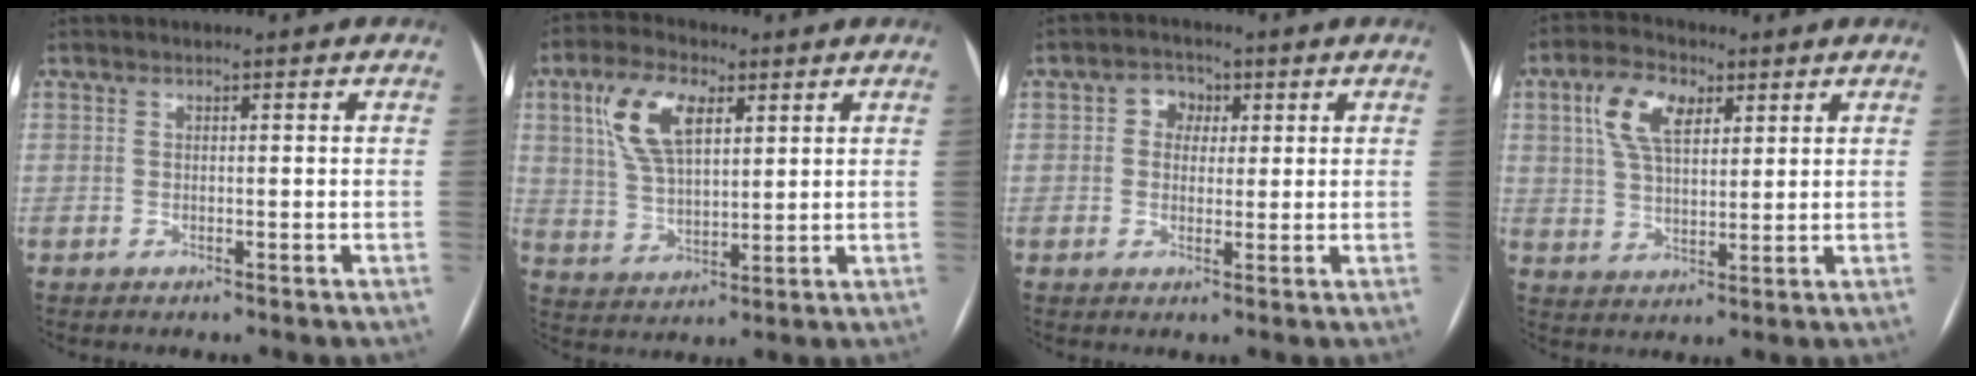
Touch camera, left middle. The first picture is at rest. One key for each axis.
{"total": 10.1, "fx": 4.2, "fy": 4.6, "fz": 7.9, "tx": -0.166, "ty": 0.018, "tz": 0.084}
{"total": 3.6, "fx": 1.0, "fy": 3.0, "fz": 1.7, "tx": -0.028, "ty": 0.015, "tz": 0.014}
{"total": 8.5, "fx": 3.6, "fy": 4.3, "fz": 6.3, "tx": -0.131, "ty": 0.020, "tz": 0.068}